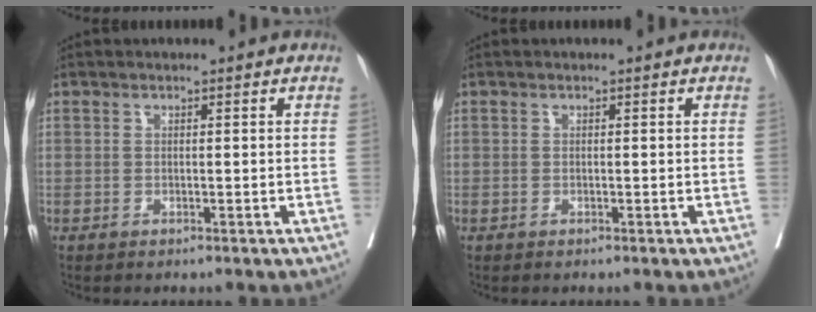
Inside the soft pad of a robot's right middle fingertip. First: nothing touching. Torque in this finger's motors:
{"motor_torque": [-0.12, -0.12, 0.00, -0.01]}